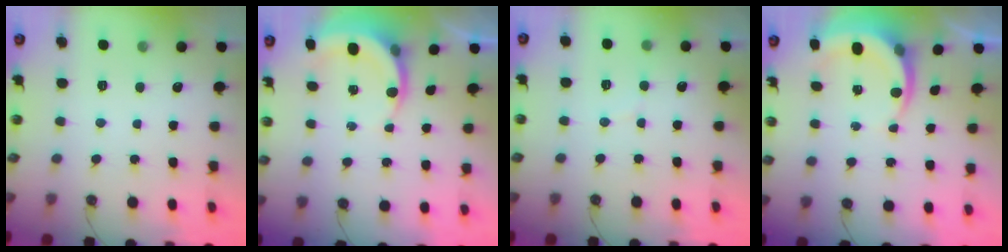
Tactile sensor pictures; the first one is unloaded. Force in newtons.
{"total": 4.6, "press": 4.6, "slide": 0.4}
{"total": 3.2, "press": 3.2, "slide": 0.2}
{"total": 6.8, "press": 6.8, "slide": 0.6}